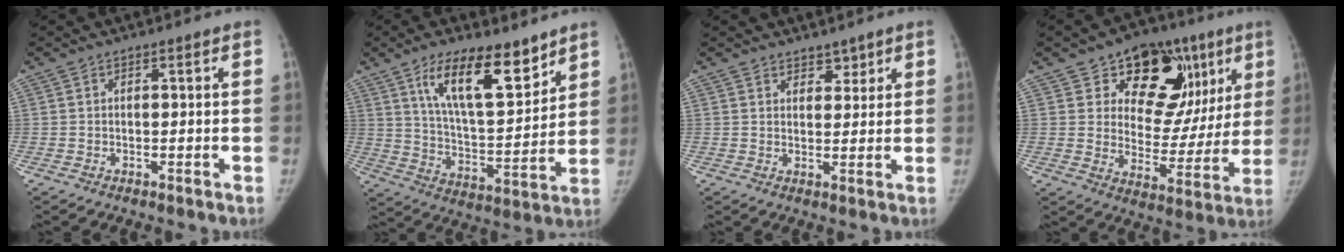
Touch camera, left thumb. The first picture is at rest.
{"total": 16.4, "force": [10.2, 5.9, 11.4], "torque": [-0.152, -0.064, 0.185]}
{"total": 3.3, "force": [2.6, 2.0, 0.5], "torque": [0.019, -0.018, 0.040]}
{"total": 21.0, "force": [10.3, 13.4, 12.6], "torque": [-0.100, -0.021, 0.151]}